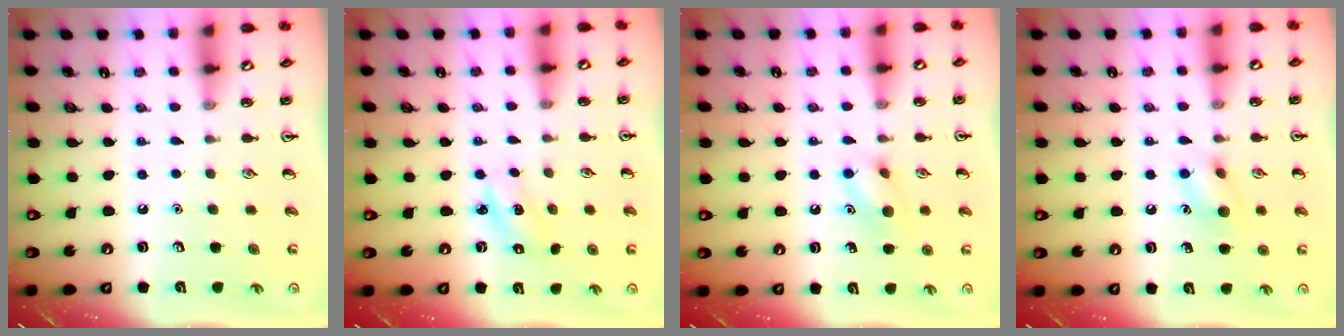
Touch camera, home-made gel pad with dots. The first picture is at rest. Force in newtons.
{"total": 2.2, "press": 2.1, "slide": 0.7}
{"total": 9.1, "press": 8.9, "slide": 1.5}
{"total": 8.7, "press": 8.6, "slide": 1.4}